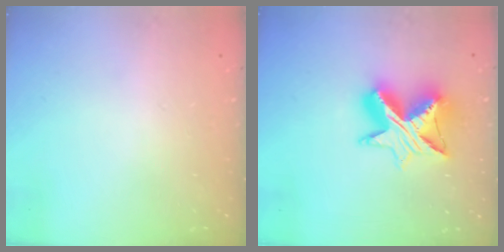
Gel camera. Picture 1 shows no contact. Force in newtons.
{"total": 13.3, "press": 13.3, "slide": 0.8}